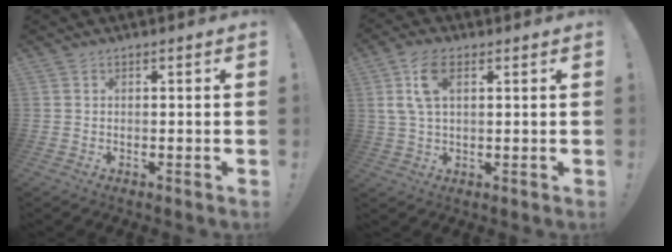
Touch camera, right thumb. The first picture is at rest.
{"total": 8.1, "force": [3.0, 4.0, 6.3], "torque": [-0.117, 0.005, 0.055]}